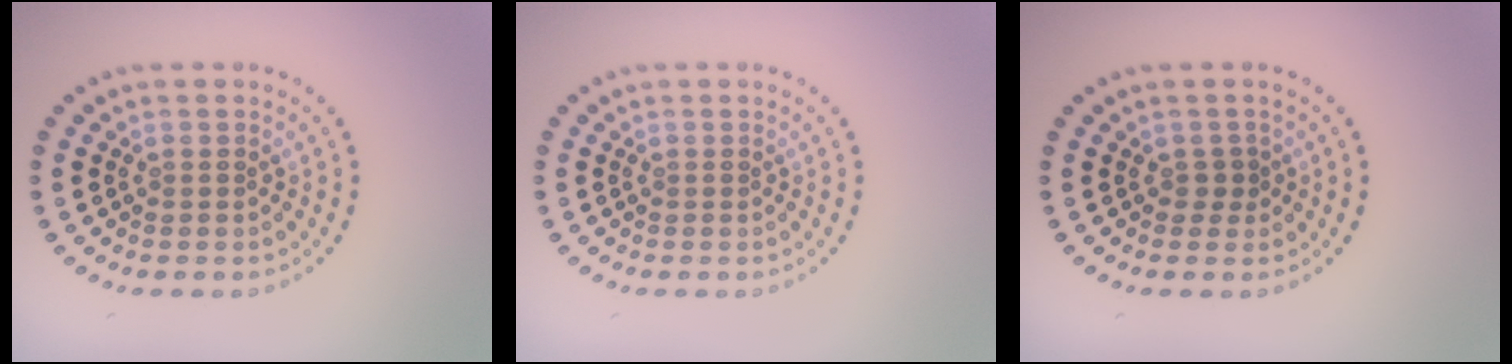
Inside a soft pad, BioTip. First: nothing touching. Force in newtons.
{"total": 0.0}
{"total": 0.9, "press": 0.8, "slide": 0.5}